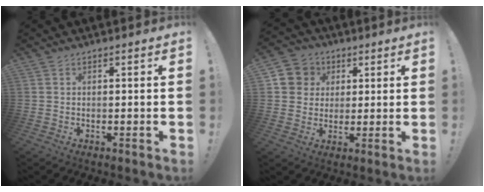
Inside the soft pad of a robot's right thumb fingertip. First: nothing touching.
{"total": 8.5, "force": [2.0, 8.0, 2.0], "torque": [-0.029, -0.006, 0.046]}